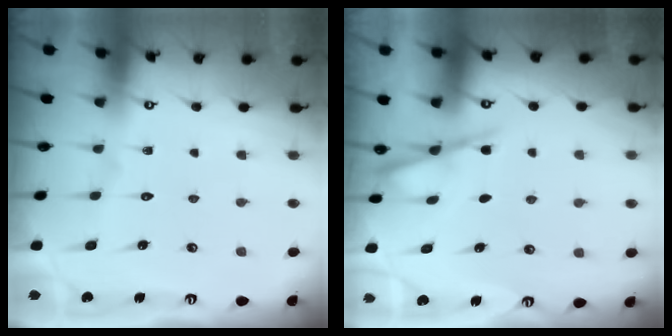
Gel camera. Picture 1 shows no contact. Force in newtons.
{"total": 4.7, "press": 4.7, "slide": 0.7}